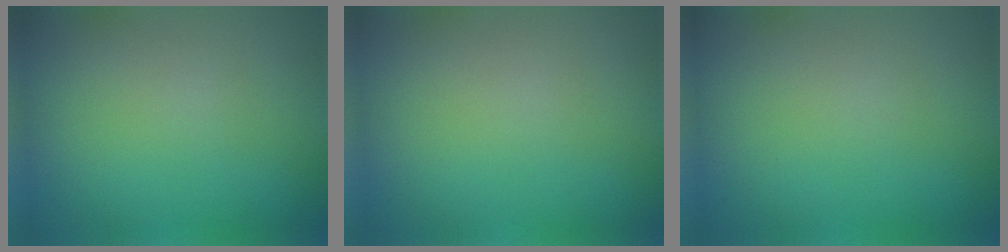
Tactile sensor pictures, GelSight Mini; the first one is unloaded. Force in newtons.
{"total": 0.0}
{"total": 0.0}